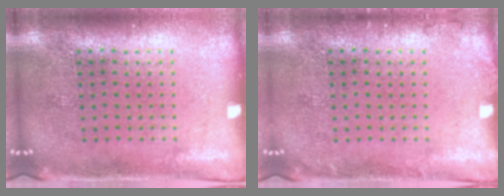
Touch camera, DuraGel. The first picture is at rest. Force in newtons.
{"total": 0.8, "press": 0.7, "slide": 0.2}